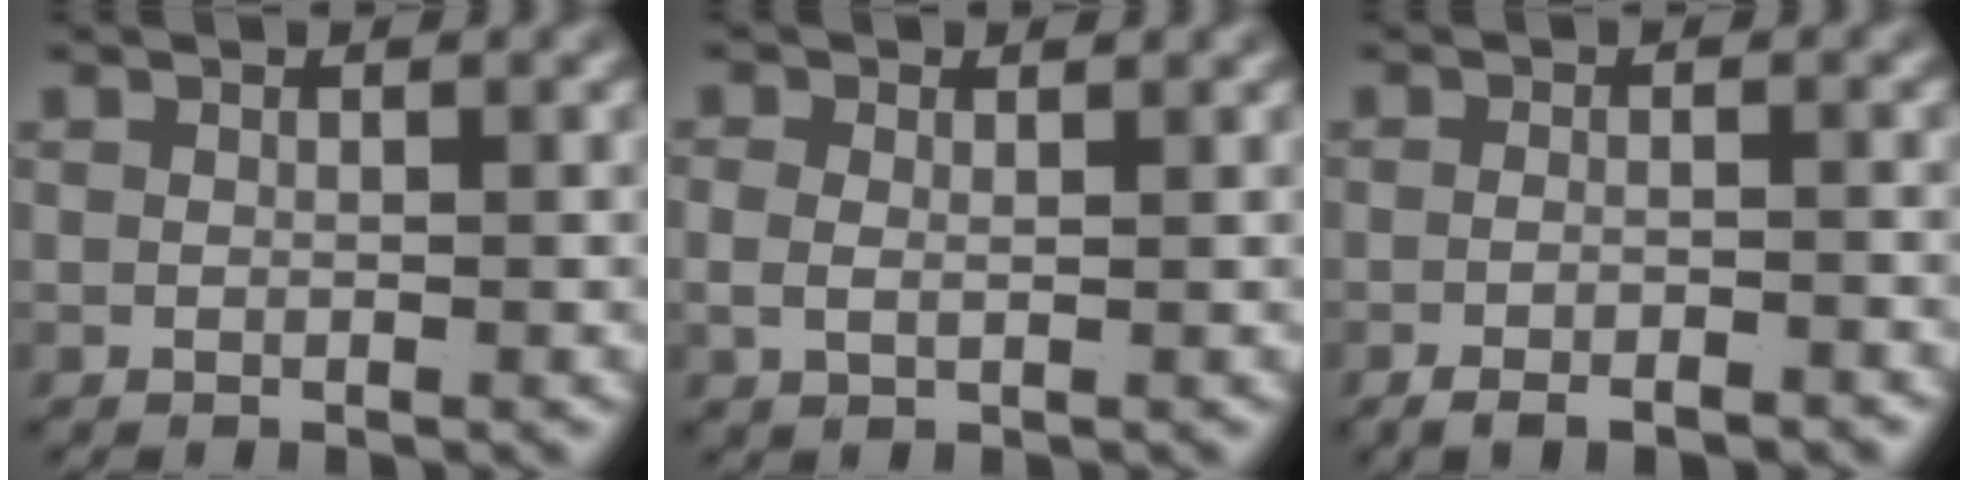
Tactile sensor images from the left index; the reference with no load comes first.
{"total": 1.3, "force": [0.4, 0.6, 1.1], "torque": [-0.032, -0.013, 0.015]}
{"total": 3.0, "force": [-2.8, 0.4, 1.2], "torque": [-0.019, -0.008, -0.042]}